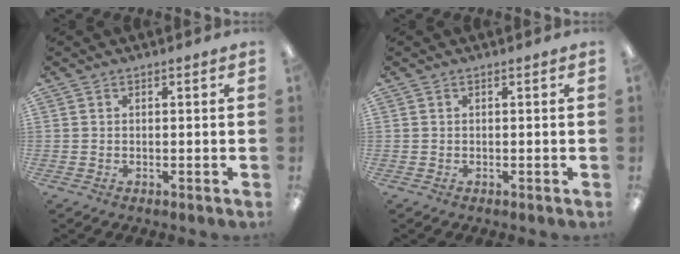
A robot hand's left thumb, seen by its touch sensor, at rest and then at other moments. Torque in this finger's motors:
{"motor_torque": [0.00, 0.00, 0.04, 0.04, 0.00]}